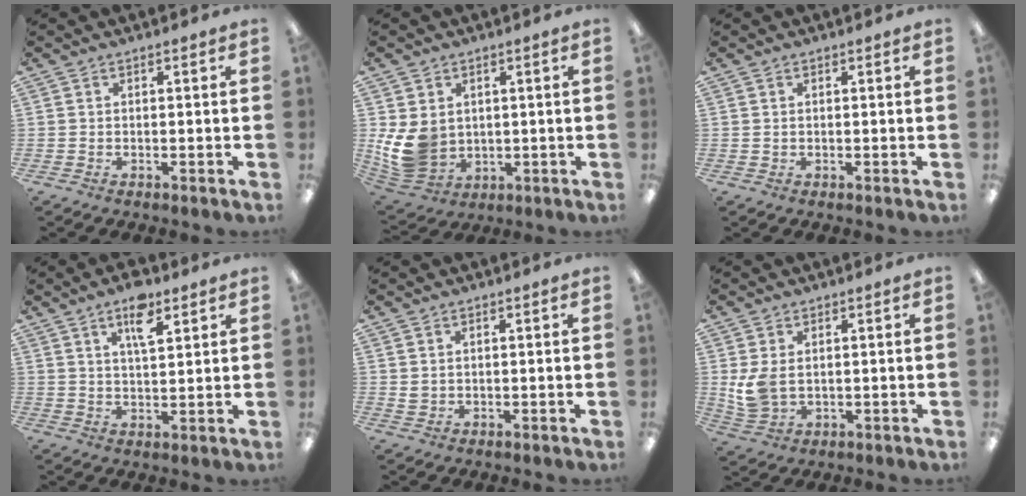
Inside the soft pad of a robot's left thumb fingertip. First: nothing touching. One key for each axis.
{"total": 10.1, "fx": 1.1, "fy": 8.4, "fz": 5.6, "tx": -0.129, "ty": -0.006, "tz": 0.025}
{"total": 0.5, "fx": 0.3, "fy": 0.3, "fz": 0.3, "tx": -0.006, "ty": 0.004, "tz": 0.005}
{"total": 7.7, "fx": 4.6, "fy": 3.0, "fz": 5.4, "tx": -0.085, "ty": -0.013, "tz": 0.074}
{"total": 1.4, "fx": 0.7, "fy": 1.1, "fz": 0.5, "tx": -0.012, "ty": 0.003, "tz": 0.013}
{"total": 6.1, "fx": 1.1, "fy": 4.2, "fz": 4.3, "tx": -0.100, "ty": -0.006, "tz": 0.019}